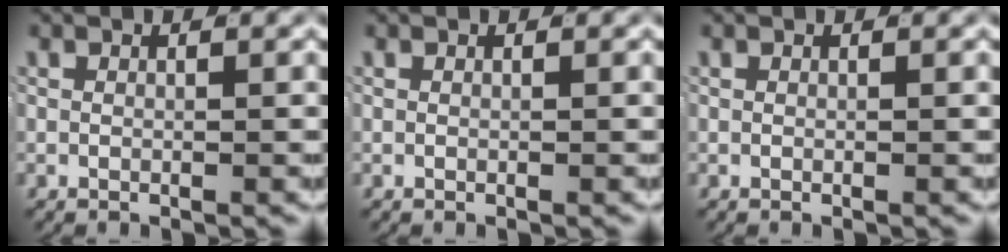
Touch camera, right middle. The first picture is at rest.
{"total": 0.0}
{"total": 0.0}